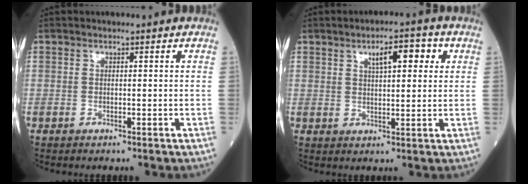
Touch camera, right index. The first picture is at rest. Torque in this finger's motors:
{"motor_torque": [0.29, 0.08, 0.10, 0.02]}